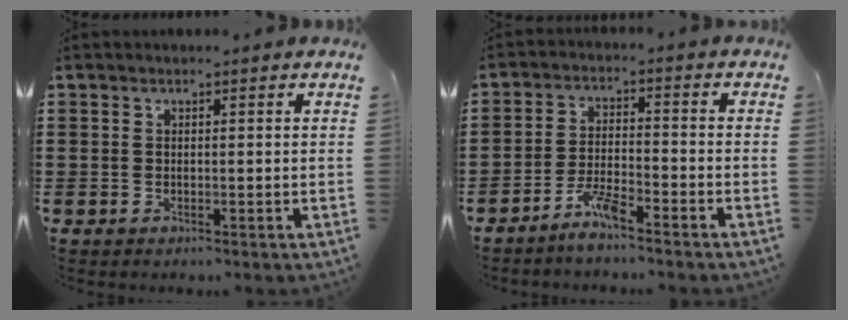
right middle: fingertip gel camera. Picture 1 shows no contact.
{"total": 4.3, "force": [-3.6, 0.4, 2.4], "torque": [-0.056, 0.004, -0.072]}